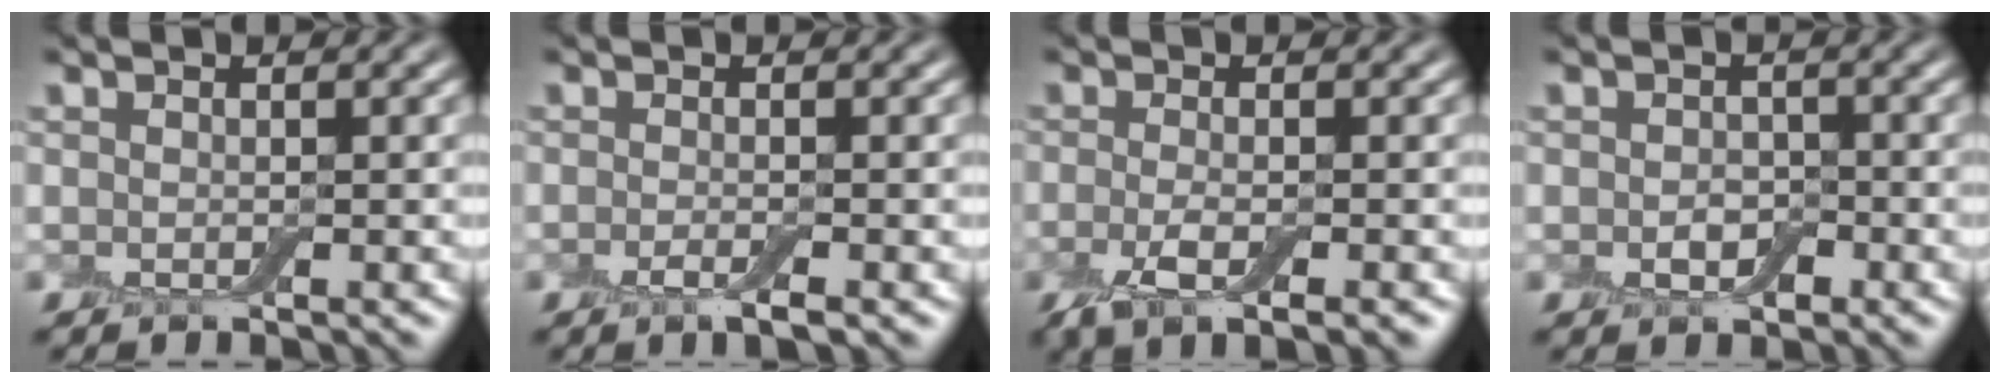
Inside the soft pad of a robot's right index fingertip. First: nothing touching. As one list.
[{"total": 1.7, "force": [-0.8, 0.3, 1.5], "torque": [-0.023, -0.002, -0.018]}, {"total": 3.6, "force": [-1.4, 1.2, 3.1], "torque": [-0.064, -0.009, -0.029]}, {"total": 1.9, "force": [-0.5, 1.3, 1.2], "torque": [-0.022, -0.001, -0.013]}]